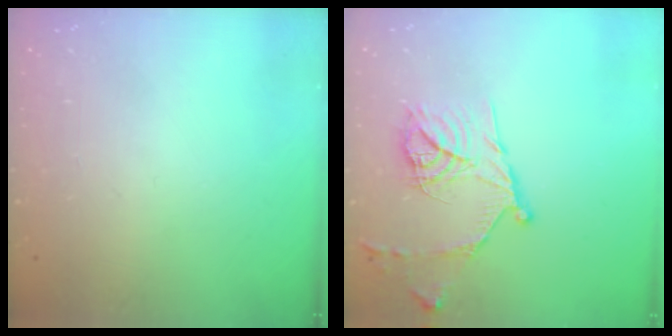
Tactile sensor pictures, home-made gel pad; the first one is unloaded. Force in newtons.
{"total": 16.5, "press": 16.5, "slide": 1.6}